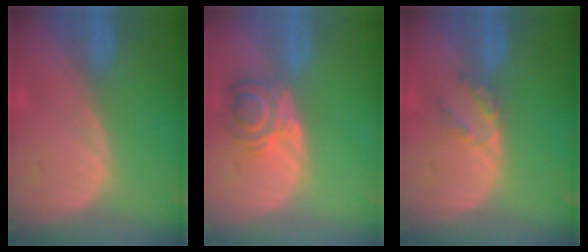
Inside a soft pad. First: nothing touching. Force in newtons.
{"total": 5.5, "press": 5.3, "slide": 1.4}
{"total": 2.8, "press": 2.8, "slide": 0.3}